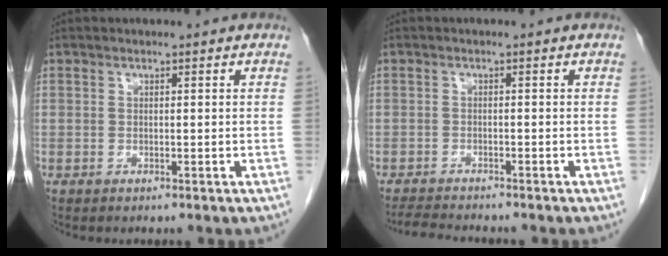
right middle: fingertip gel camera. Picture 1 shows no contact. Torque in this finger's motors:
{"motor_torque": [0.19, -0.17, -0.02, -0.01]}